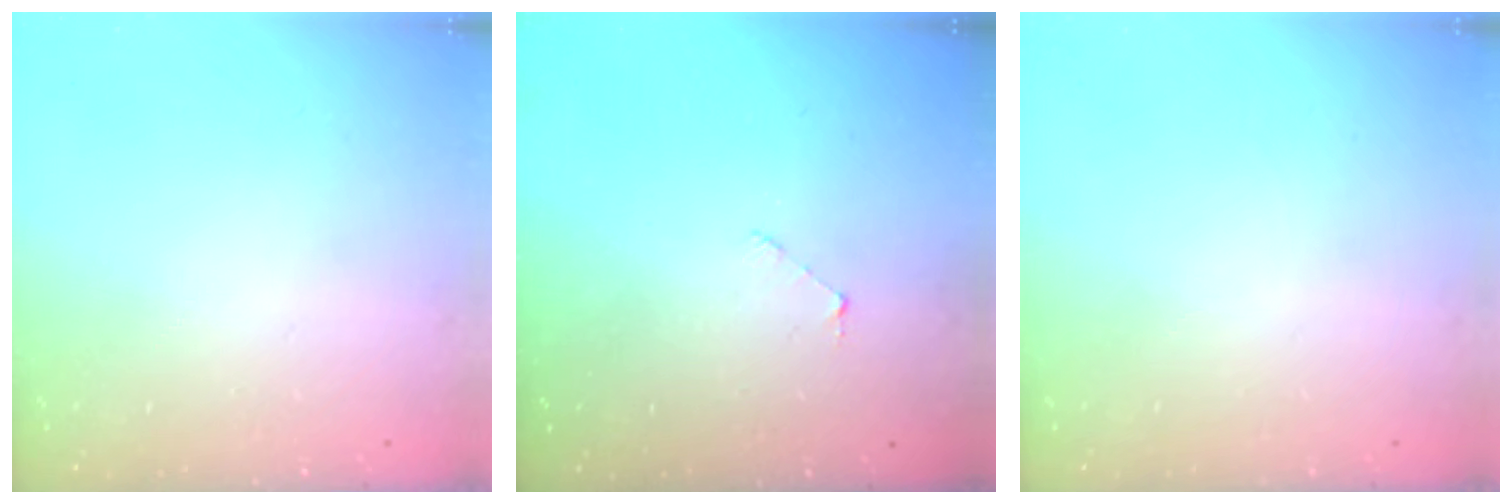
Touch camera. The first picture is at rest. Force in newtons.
{"total": 1.6, "press": 1.6, "slide": 0.1}
{"total": 0.0}